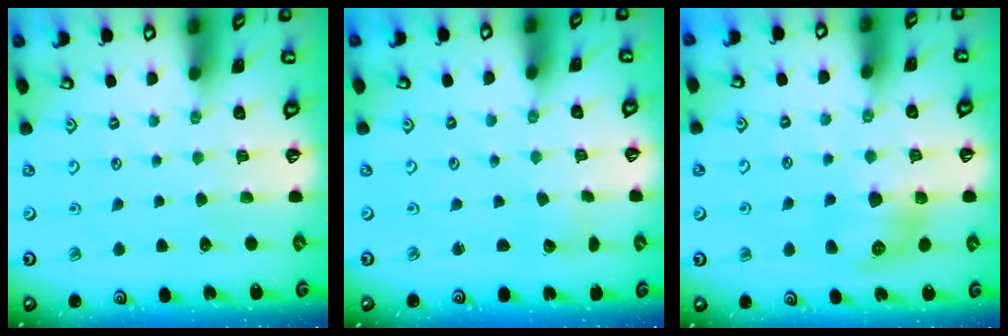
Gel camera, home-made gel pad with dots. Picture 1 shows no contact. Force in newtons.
{"total": 1.7, "press": 1.7, "slide": 0.1}
{"total": 9.8, "press": 9.8, "slide": 0.4}